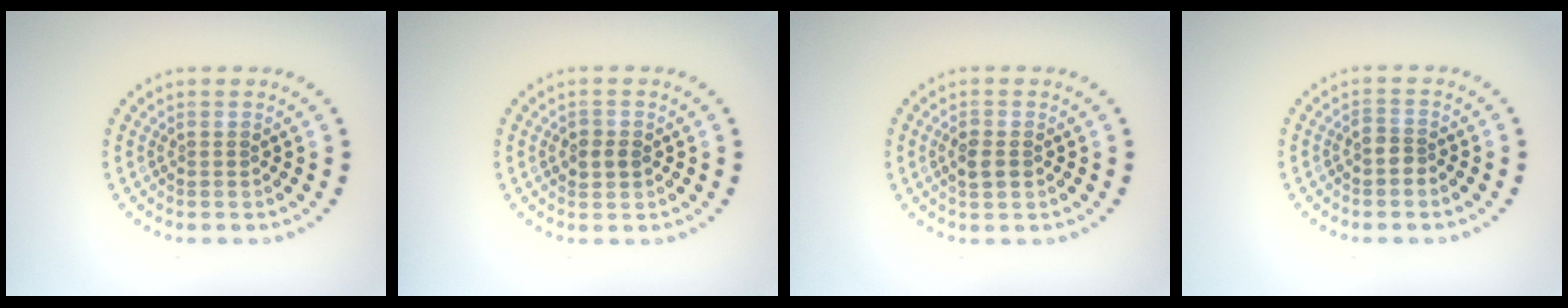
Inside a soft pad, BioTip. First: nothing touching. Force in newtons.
{"total": 1.6, "press": 1.6, "slide": 0.3}
{"total": 1.8, "press": 1.8, "slide": 0.3}
{"total": 1.5, "press": 1.2, "slide": 0.8}